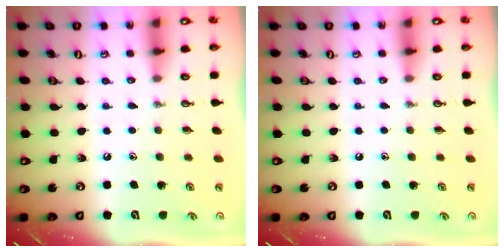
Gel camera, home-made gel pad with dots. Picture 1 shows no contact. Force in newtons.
{"total": 0.0}